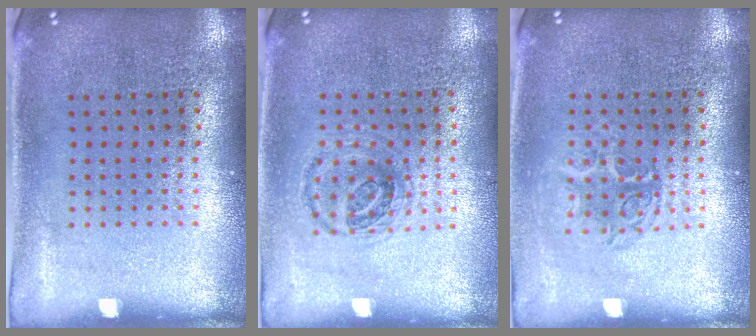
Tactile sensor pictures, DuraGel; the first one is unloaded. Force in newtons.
{"total": 1.0, "press": 1.0, "slide": 0.3}
{"total": 1.1, "press": 1.0, "slide": 0.5}